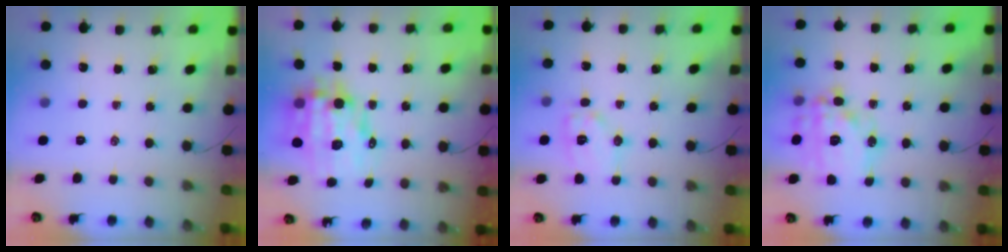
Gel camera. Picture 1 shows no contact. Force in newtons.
{"total": 12.4, "press": 11.9, "slide": 3.5}
{"total": 9.5, "press": 9.5, "slide": 0.2}
{"total": 17.9, "press": 17.8, "slide": 1.3}